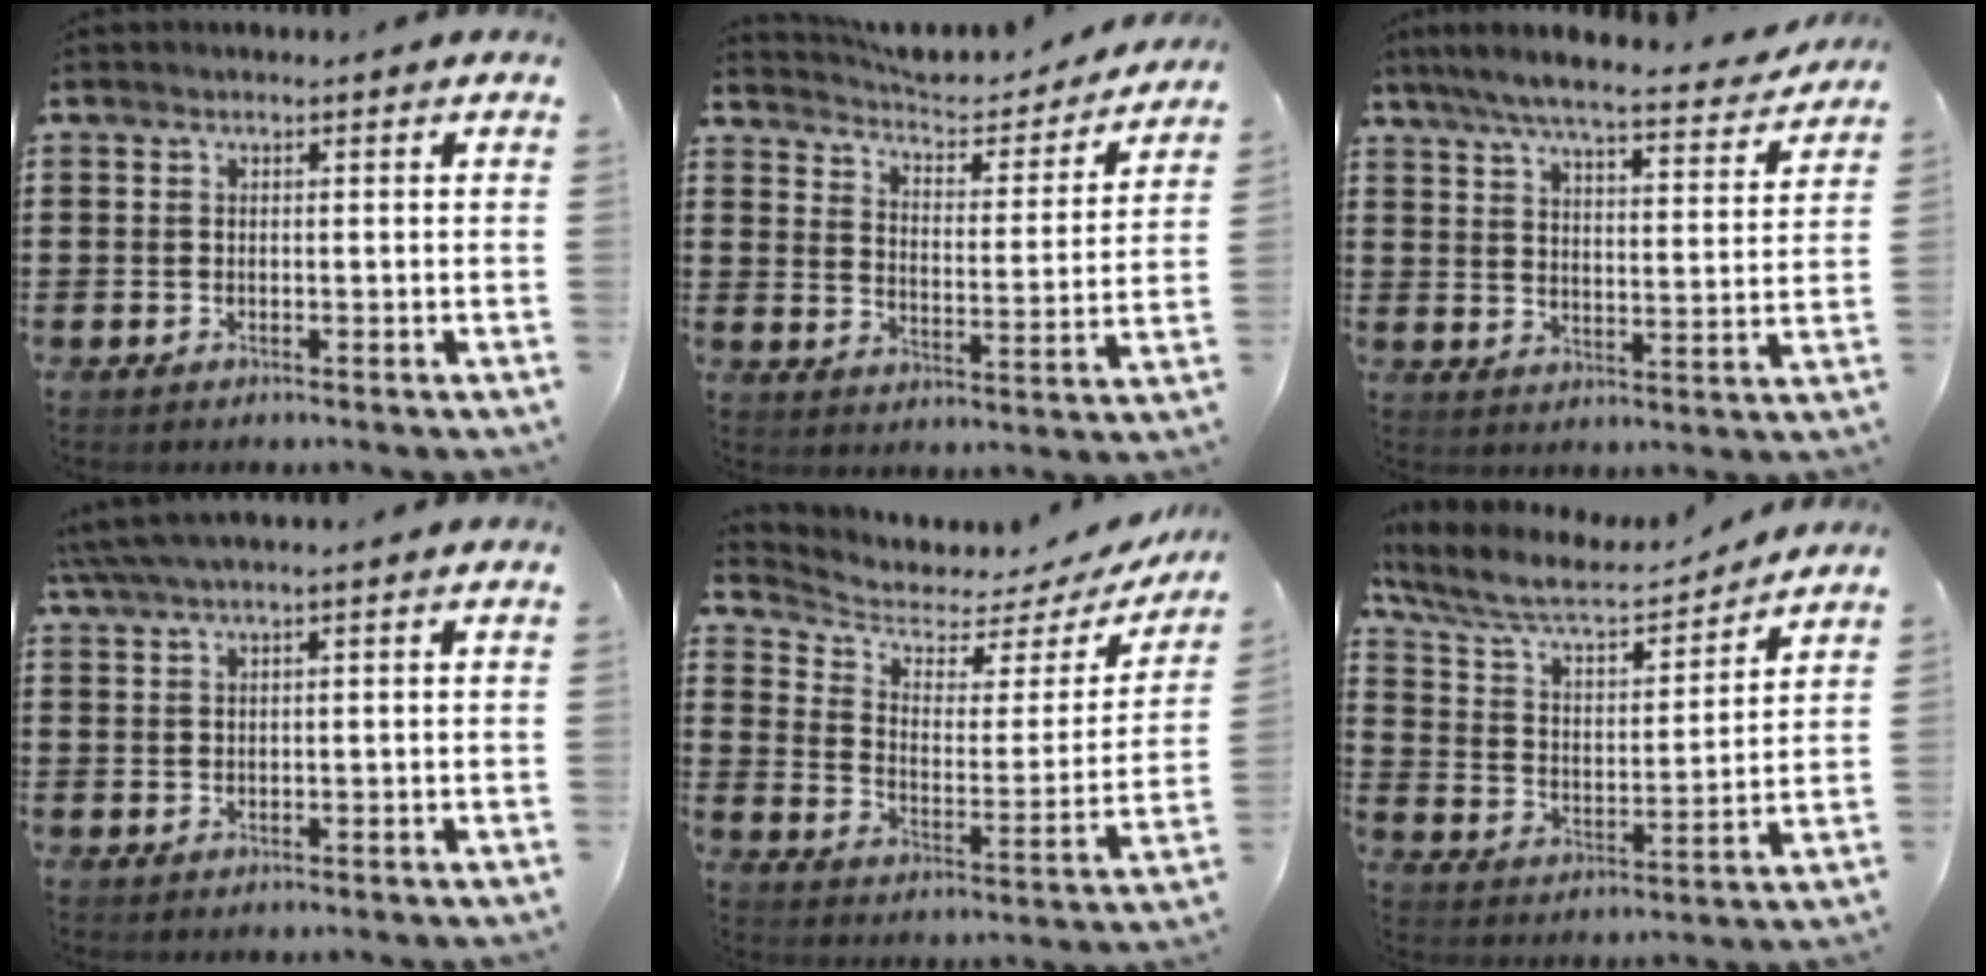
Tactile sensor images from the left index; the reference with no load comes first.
{"total": 4.3, "force": [4.2, 0.7, 0.9], "torque": [-0.043, -0.032, 0.066]}
{"total": 6.7, "force": [6.0, 0.2, 2.8], "torque": [-0.080, -0.037, 0.102]}
{"total": 2.1, "force": [1.2, -0.1, 1.7], "torque": [-0.042, -0.004, 0.021]}
{"total": 4.1, "force": [3.6, 1.7, 1.2], "torque": [-0.050, -0.027, 0.057]}
{"total": 8.4, "force": [7.2, 2.0, 3.9], "torque": [-0.106, -0.039, 0.120]}